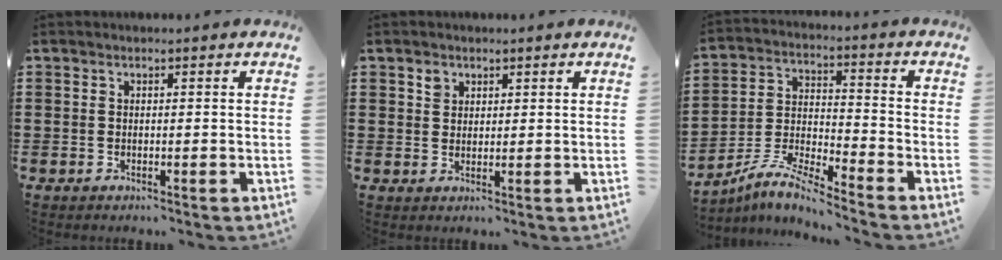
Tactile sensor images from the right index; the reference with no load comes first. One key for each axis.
{"total": 1.8, "fx": 1.1, "fy": 1.3, "fz": 0.3, "tx": -0.010, "ty": 0.005, "tz": 0.023}
{"total": 6.9, "fx": -6.5, "fy": 0.2, "fz": 2.3, "tx": -0.062, "ty": -0.005, "tz": -0.131}